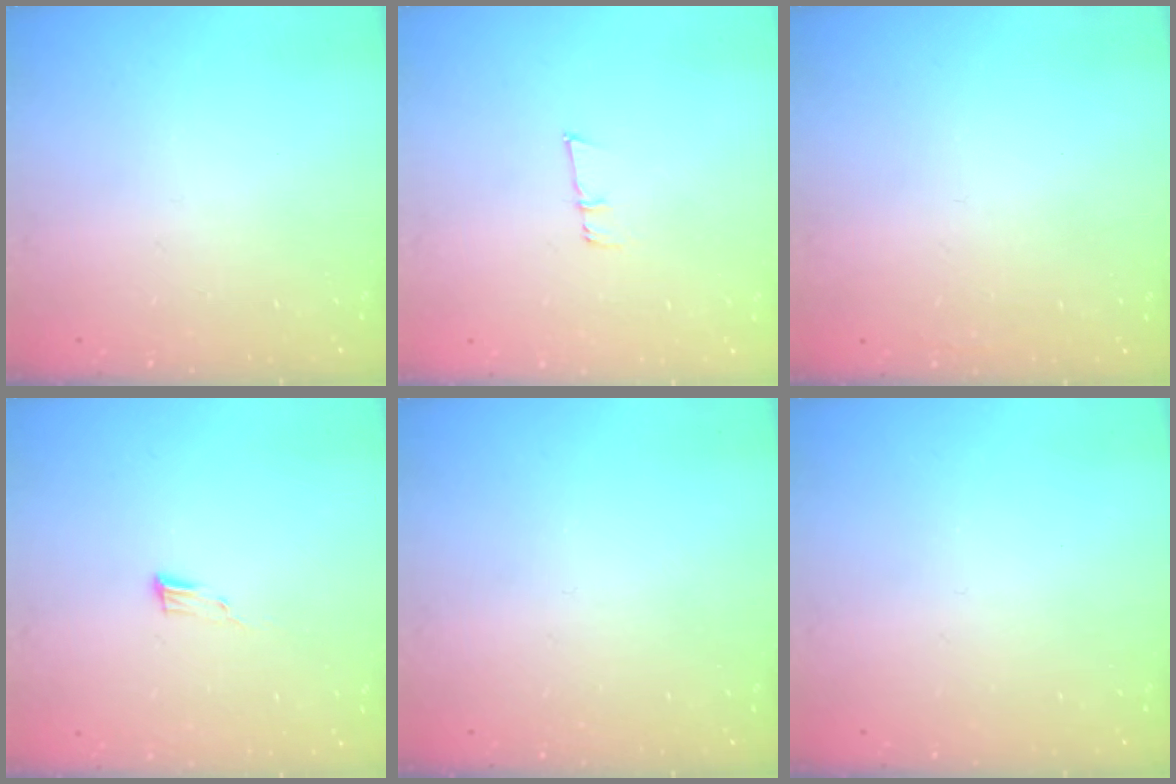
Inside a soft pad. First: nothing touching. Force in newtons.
{"total": 6.0, "press": 5.6, "slide": 2.1}
{"total": 1.6, "press": 1.6, "slide": 0.1}
{"total": 4.4, "press": 4.3, "slide": 1.0}
{"total": 0.0}
{"total": 0.0}